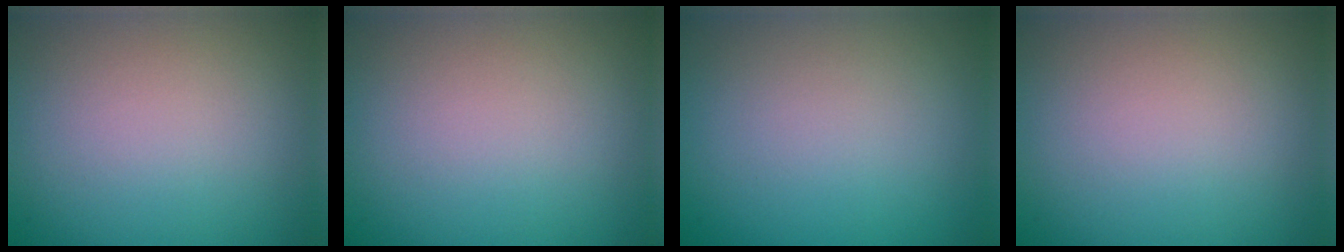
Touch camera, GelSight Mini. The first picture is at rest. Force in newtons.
{"total": 0.0}
{"total": 0.0}
{"total": 0.0}